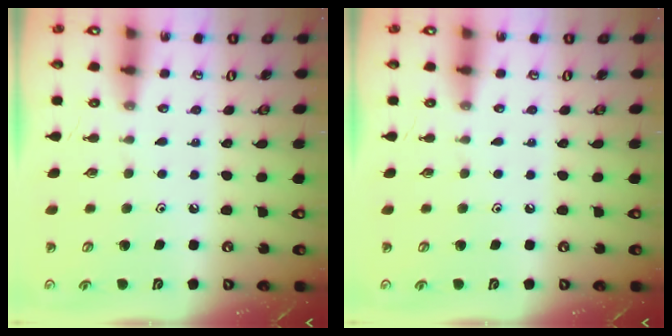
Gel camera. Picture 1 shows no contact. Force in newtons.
{"total": 0.0}